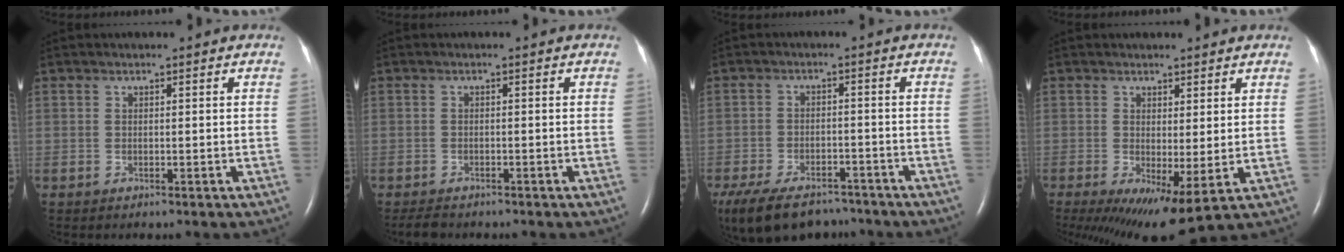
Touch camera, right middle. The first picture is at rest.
{"total": 1.9, "force": [-1.7, 0.5, 0.6], "torque": [-0.017, -0.006, -0.025]}
{"total": 15.5, "force": [-11.8, 7.1, 7.1], "torque": [-0.180, -0.014, -0.170]}
{"total": 9.1, "force": [-1.8, 2.4, 8.6], "torque": [-0.147, -0.010, -0.012]}